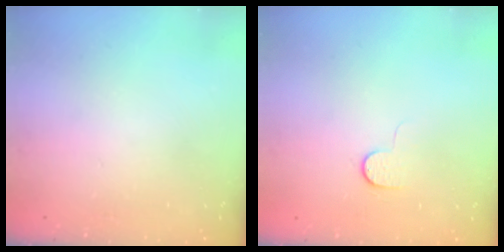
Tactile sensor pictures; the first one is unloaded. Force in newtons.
{"total": 5.0, "press": 5.0, "slide": 0.5}